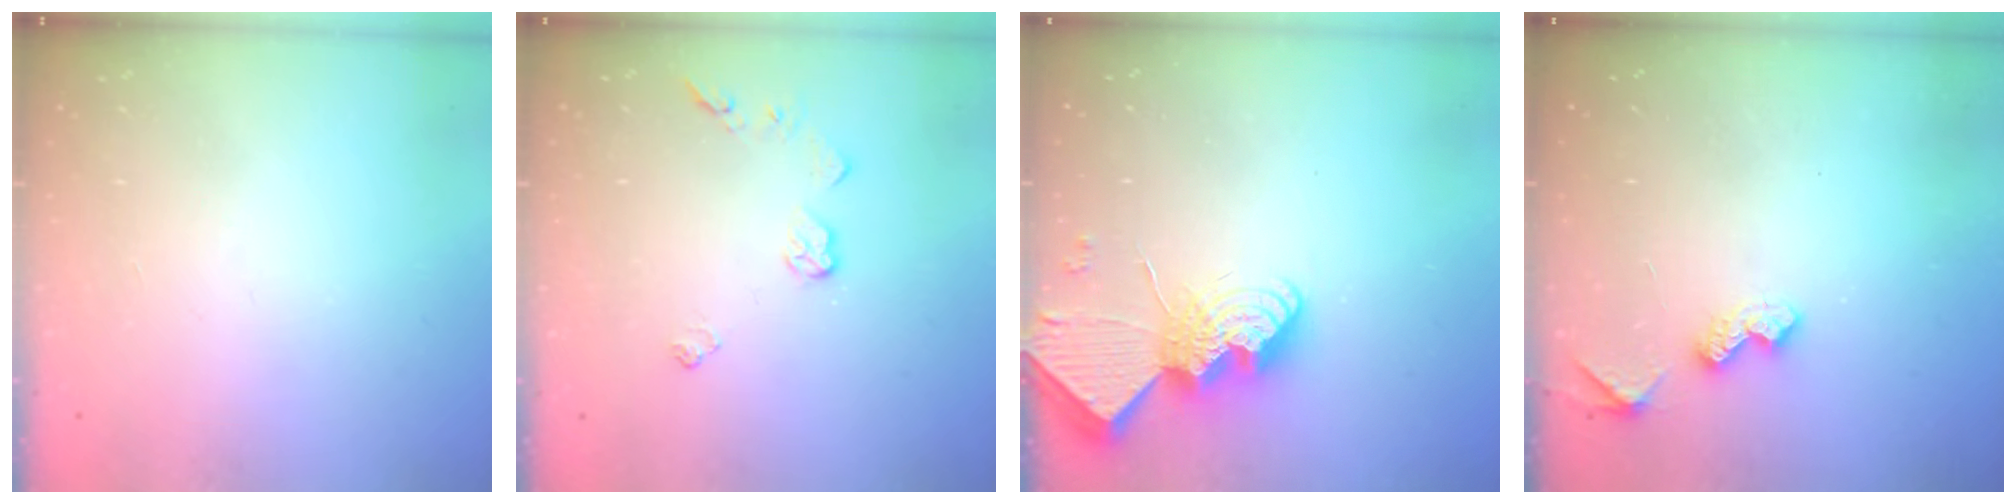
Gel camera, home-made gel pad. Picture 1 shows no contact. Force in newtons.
{"total": 4.5, "press": 4.5, "slide": 0.4}
{"total": 14.3, "press": 14.2, "slide": 1.0}
{"total": 4.5, "press": 4.5, "slide": 0.7}